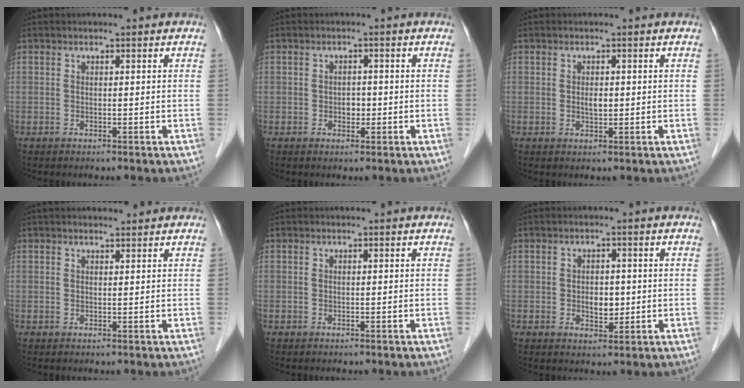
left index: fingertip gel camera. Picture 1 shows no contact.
{"total": 1.6, "force": [-0.6, 1.1, 1.0], "torque": [-0.015, 0.000, -0.007]}
{"total": 1.3, "force": [-0.1, 0.6, 1.1], "torque": [-0.020, -0.005, 0.000]}
{"total": 4.0, "force": [3.7, 0.7, 1.5], "torque": [-0.016, 0.023, 0.050]}
{"total": 0.0}
{"total": 2.9, "force": [-0.4, 1.8, 2.3], "torque": [-0.036, -0.003, -0.001]}